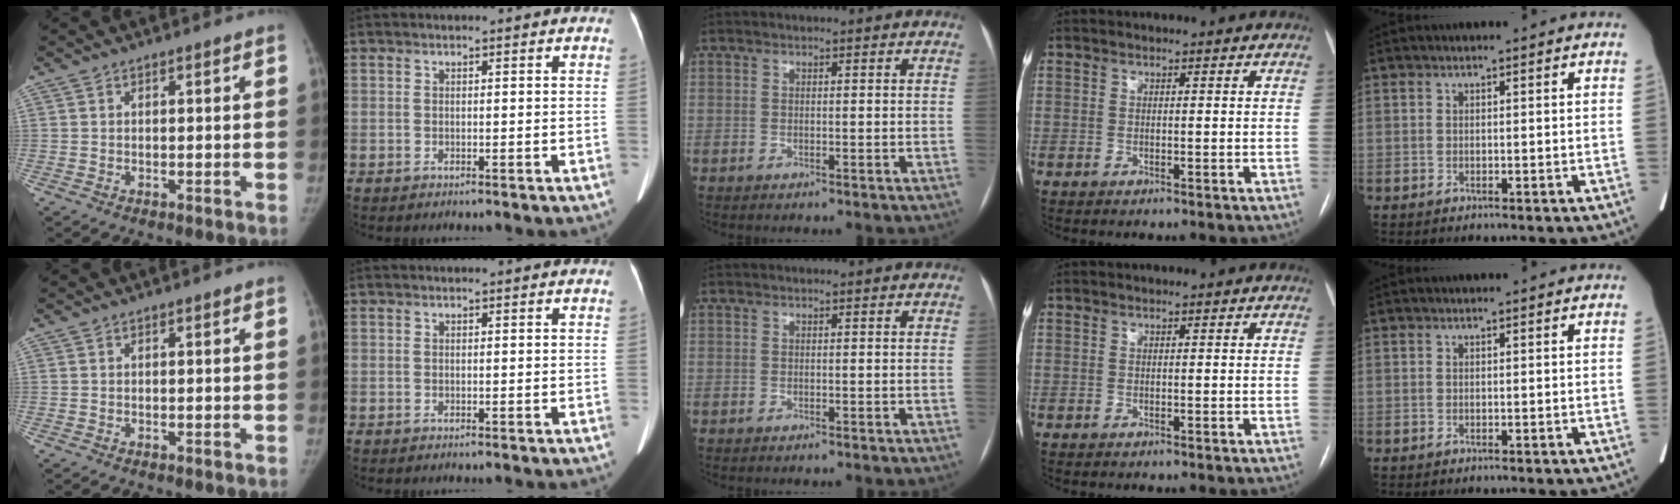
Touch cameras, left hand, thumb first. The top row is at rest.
{}